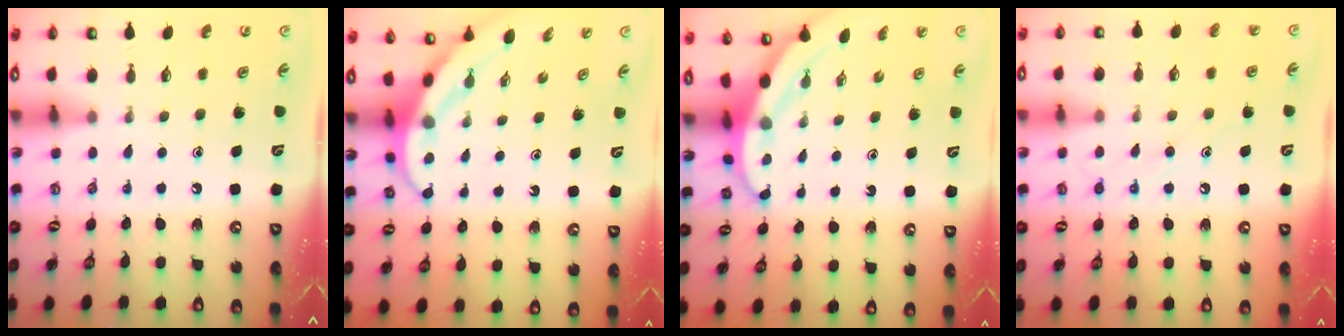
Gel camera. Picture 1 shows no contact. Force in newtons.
{"total": 4.0, "press": 3.9, "slide": 0.4}
{"total": 3.3, "press": 3.3, "slide": 0.1}
{"total": 8.9, "press": 8.9, "slide": 0.7}